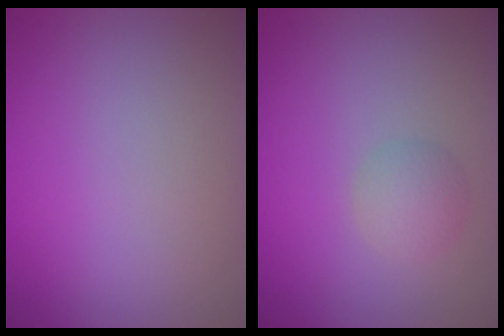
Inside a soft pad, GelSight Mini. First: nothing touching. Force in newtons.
{"total": 2.0, "press": 2.0, "slide": 0.0}